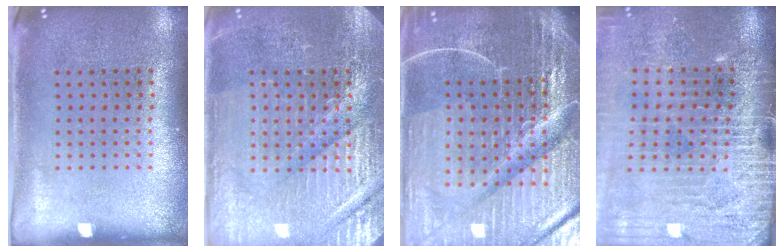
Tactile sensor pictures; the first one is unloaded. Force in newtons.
{"total": 4.2, "press": 4.1, "slide": 1.2}
{"total": 7.1, "press": 6.2, "slide": 3.5}
{"total": 4.2, "press": 3.6, "slide": 2.1}